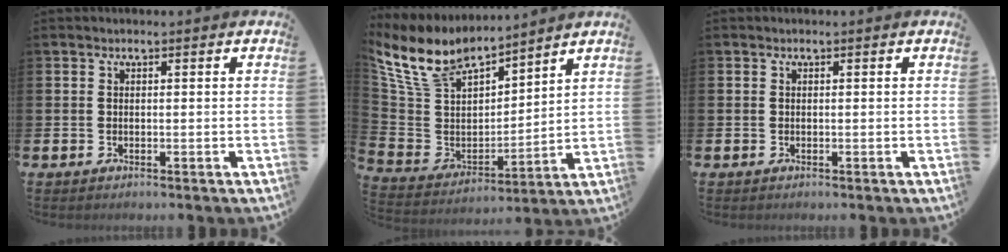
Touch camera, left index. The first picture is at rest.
{"total": 9.9, "force": [8.7, 4.0, 2.6], "torque": [-0.106, -0.058, 0.160]}
{"total": 0.0}